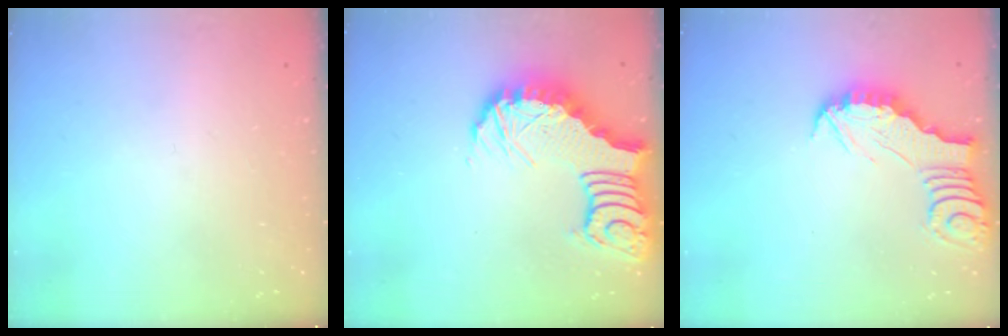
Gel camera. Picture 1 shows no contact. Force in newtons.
{"total": 7.6, "press": 7.5, "slide": 1.2}
{"total": 2.7, "press": 2.7, "slide": 0.1}